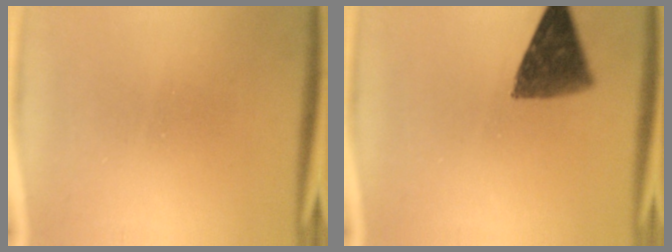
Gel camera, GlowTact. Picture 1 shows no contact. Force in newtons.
{"total": 9.6}